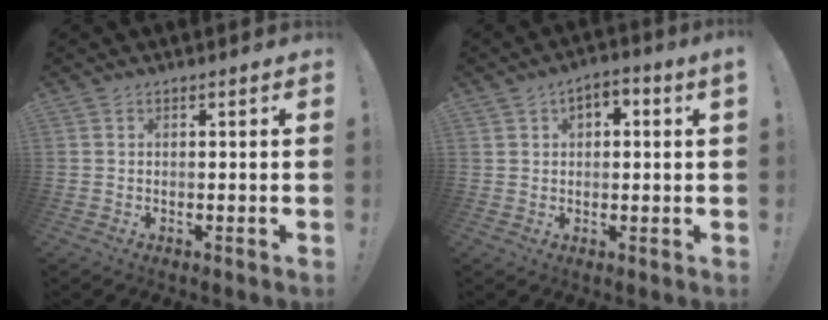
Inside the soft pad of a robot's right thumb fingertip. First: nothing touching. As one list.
[{"total": 2.8, "force": [0.1, 1.8, 2.1], "torque": [-0.030, 0.010, -0.003]}]